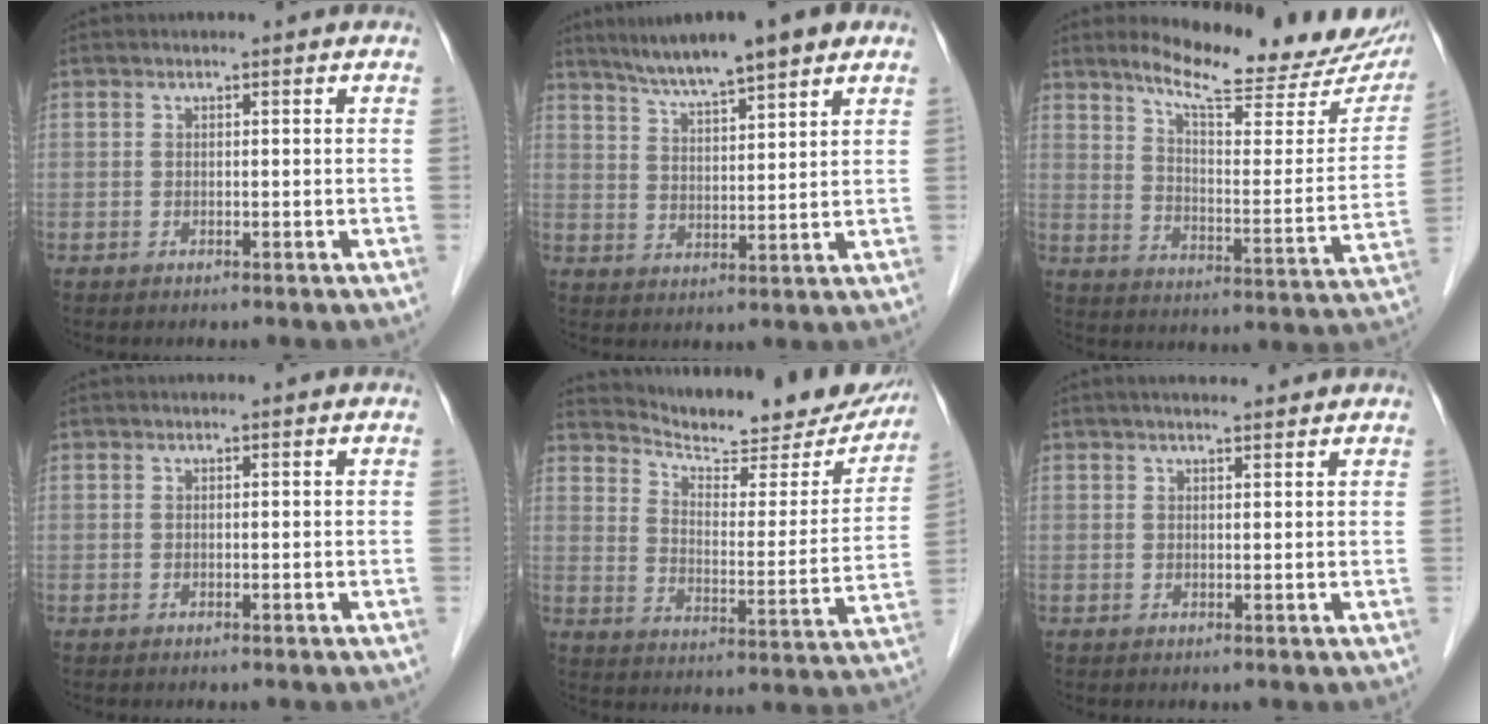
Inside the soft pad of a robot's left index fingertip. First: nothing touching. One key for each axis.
{"total": 10.7, "fx": 8.3, "fy": 0.9, "fz": 6.7, "tx": -0.109, "ty": 0.022, "tz": 0.134}
{"total": 21.4, "fx": 18.2, "fy": 4.1, "fz": 10.3, "tx": -0.142, "ty": -0.042, "tz": 0.236}
{"total": 0.0}
{"total": 21.5, "fx": 20.0, "fy": 4.2, "fz": 6.8, "tx": -0.091, "ty": -0.044, "tz": 0.260}
{"total": 4.8, "fx": 4.2, "fy": 0.8, "fz": 2.2, "tx": -0.031, "ty": 0.022, "tz": 0.059}